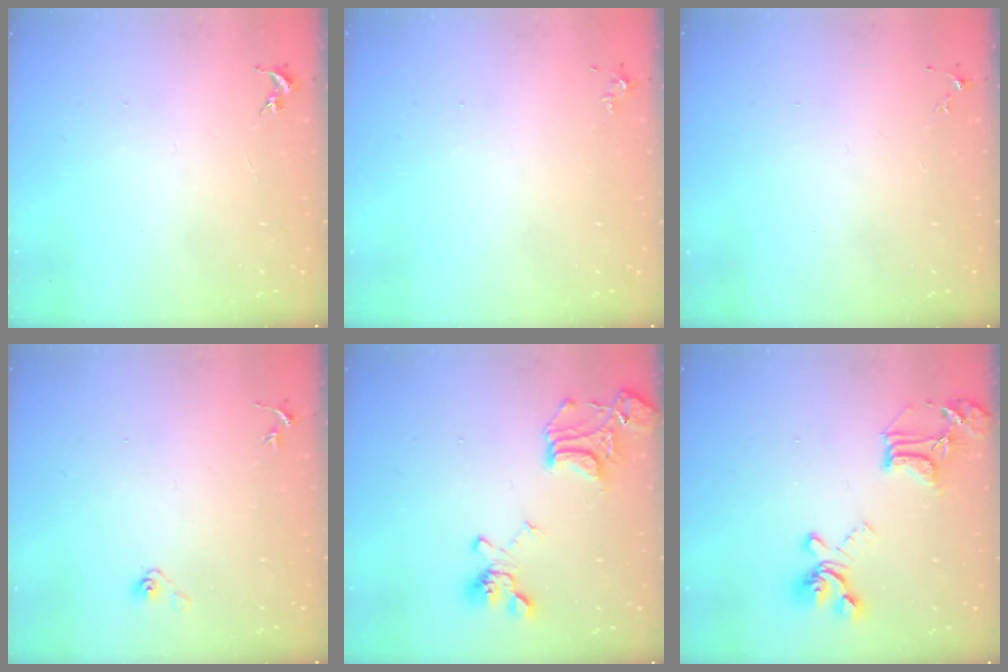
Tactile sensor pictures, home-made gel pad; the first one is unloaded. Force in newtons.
{"total": 3.5, "press": 3.4, "slide": 0.5}
{"total": 3.5, "press": 3.5, "slide": 0.5}
{"total": 4.0, "press": 3.3, "slide": 2.2}
{"total": 18.3, "press": 18.2, "slide": 1.7}
{"total": 17.0, "press": 17.0, "slide": 1.4}